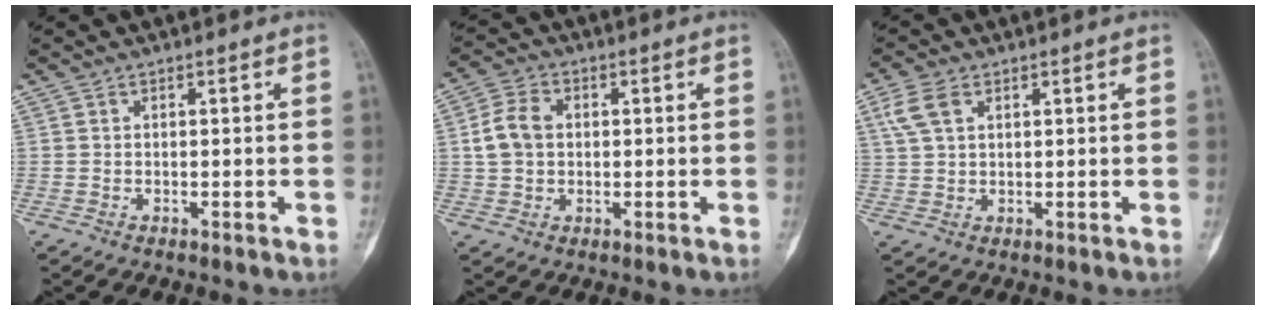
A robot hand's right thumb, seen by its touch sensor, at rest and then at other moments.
{"total": 6.6, "force": [0.7, 5.0, 4.3], "torque": [-0.080, 0.013, 0.010]}
{"total": 4.9, "force": [2.1, 2.9, 3.3], "torque": [-0.071, 0.006, 0.047]}